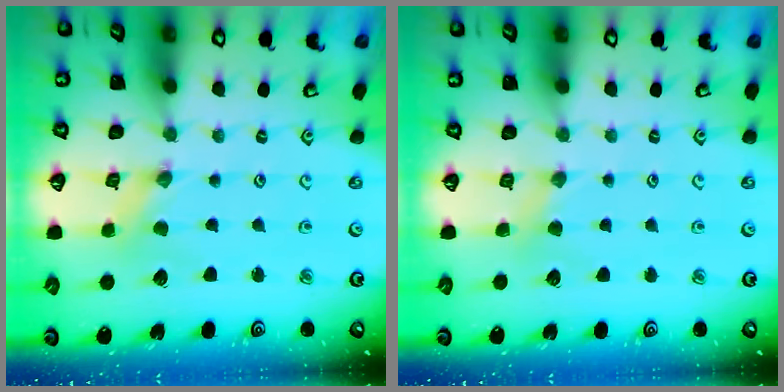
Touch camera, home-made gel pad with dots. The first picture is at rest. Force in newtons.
{"total": 2.3, "press": 2.3, "slide": 0.4}